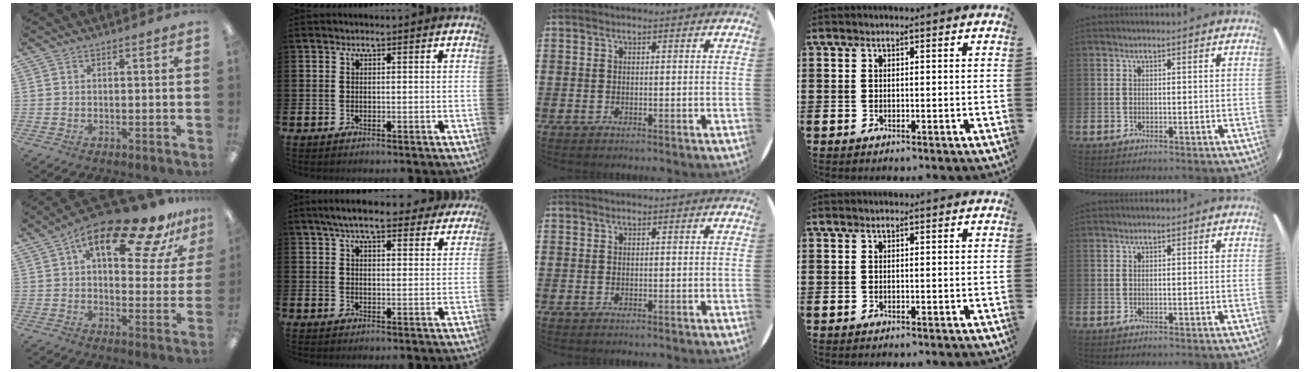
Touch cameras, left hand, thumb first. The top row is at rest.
{"thumb": {"total": 19.6, "force": [11.4, 7.9, 13.9], "torque": [-0.209, -0.054, 0.182]}, "index": {"total": 7.0, "force": [6.3, 1.3, 2.7], "torque": [-0.058, -0.022, 0.110]}}